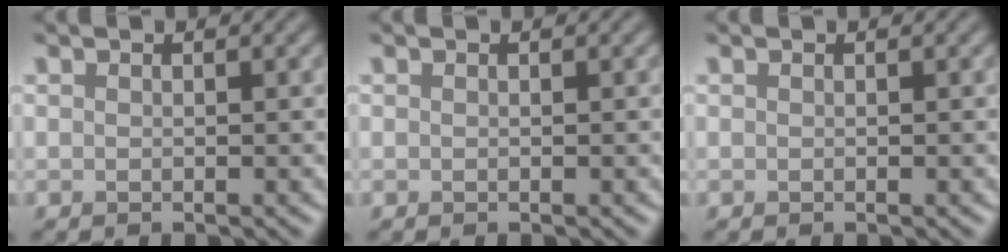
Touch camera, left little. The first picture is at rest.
{"total": 0.0}
{"total": 0.0}